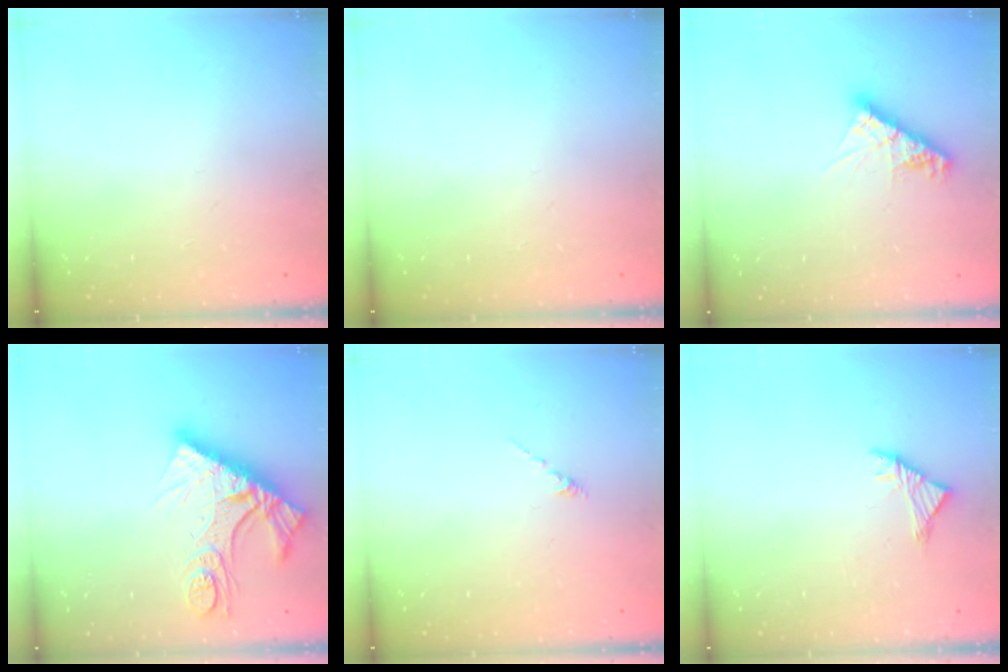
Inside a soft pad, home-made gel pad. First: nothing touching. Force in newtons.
{"total": 0.0}
{"total": 9.3, "press": 9.3, "slide": 0.9}
{"total": 14.2, "press": 14.1, "slide": 1.5}
{"total": 0.0}
{"total": 3.0, "press": 2.9, "slide": 0.9}